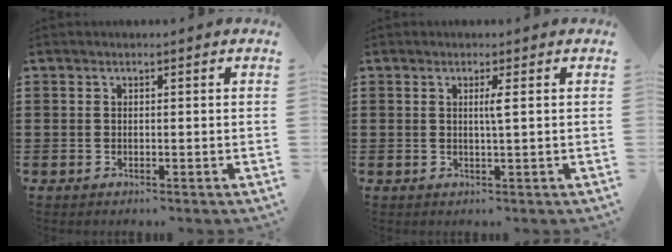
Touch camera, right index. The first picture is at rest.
{"total": 1.6, "force": [0.3, -0.3, 1.5], "torque": [-0.028, -0.006, 0.003]}